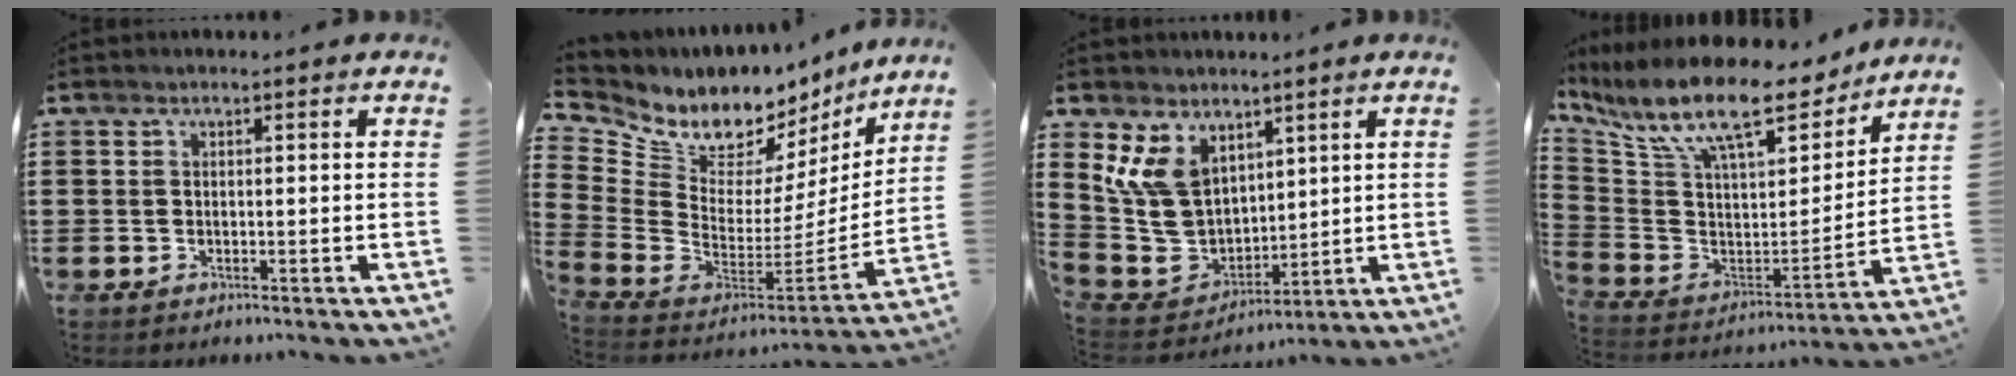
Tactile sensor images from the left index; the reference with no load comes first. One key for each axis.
{"total": 7.3, "fx": 5.8, "fy": 3.8, "fz": 2.2, "tx": -0.085, "ty": -0.063, "tz": 0.103}
{"total": 10.4, "fx": 4.9, "fy": 7.8, "fz": 4.7, "tx": -0.147, "ty": -0.012, "tz": 0.101}
{"total": 14.3, "fx": 10.7, "fy": 3.7, "fz": 8.8, "tx": -0.198, "ty": -0.062, "tz": 0.182}